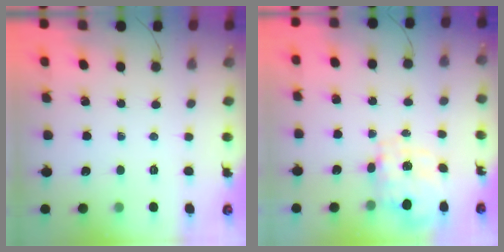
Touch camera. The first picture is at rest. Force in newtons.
{"total": 9.8, "press": 9.8, "slide": 0.8}